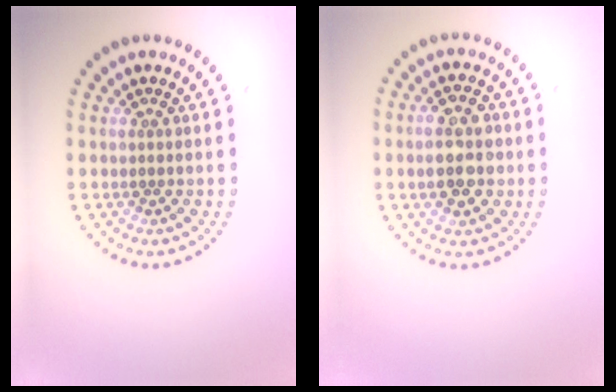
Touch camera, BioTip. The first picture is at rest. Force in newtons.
{"total": 4.4, "press": 4.3, "slide": 0.4}